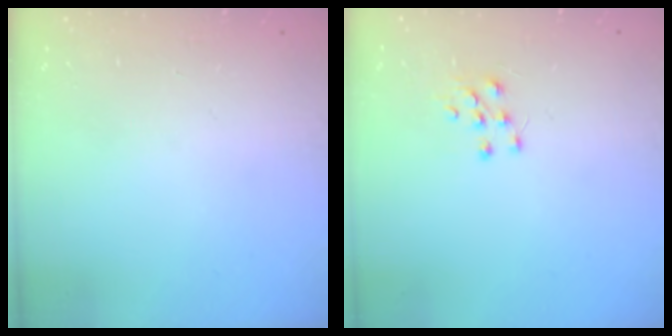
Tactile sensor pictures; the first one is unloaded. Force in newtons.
{"total": 6.3, "press": 6.3, "slide": 0.5}